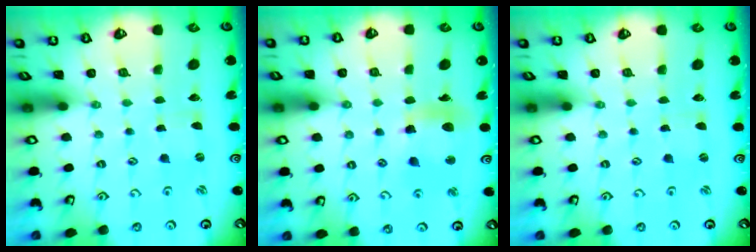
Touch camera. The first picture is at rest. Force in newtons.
{"total": 11.0, "press": 10.9, "slide": 1.1}
{"total": 0.7, "press": 0.6, "slide": 0.1}